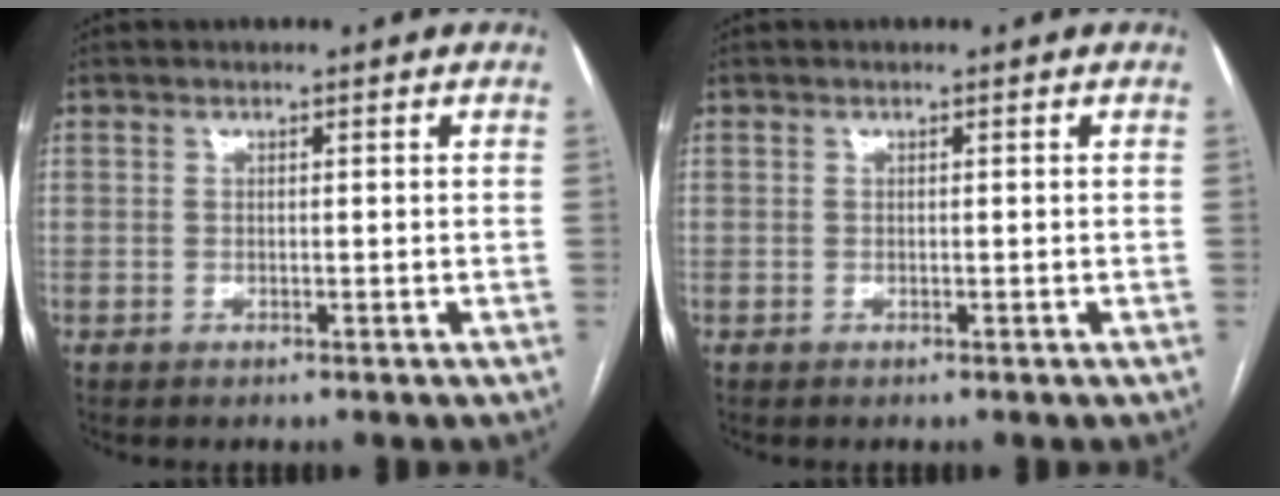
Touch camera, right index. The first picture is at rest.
{"total": 0.0}